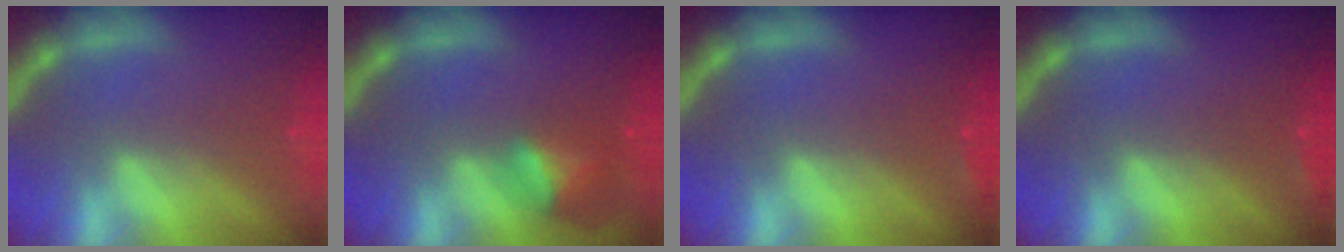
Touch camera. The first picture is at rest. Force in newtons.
{"total": 3.5}
{"total": 0.9}
{"total": 0.9}